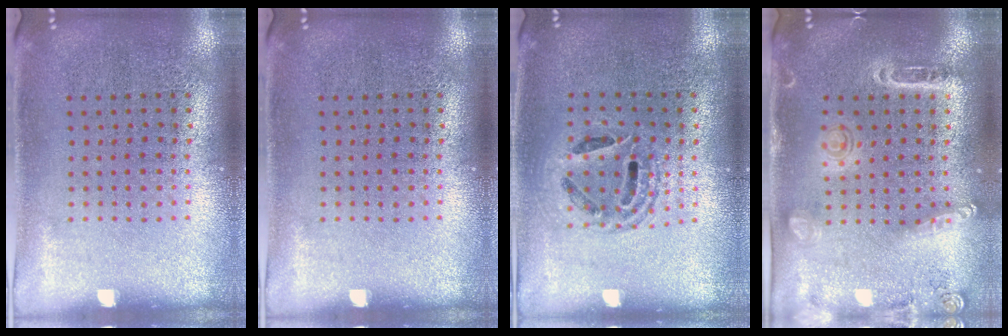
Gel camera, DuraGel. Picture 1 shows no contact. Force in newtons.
{"total": 0.0}
{"total": 1.4, "press": 1.2, "slide": 0.7}
{"total": 1.5, "press": 1.4, "slide": 0.4}